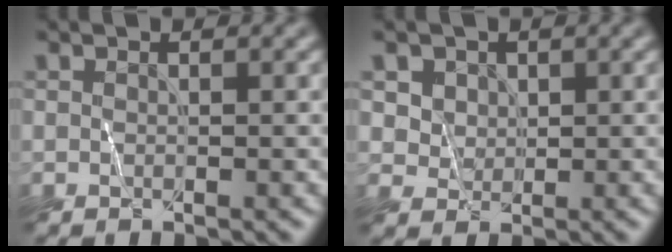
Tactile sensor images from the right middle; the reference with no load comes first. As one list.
[{"total": 4.1, "force": [2.1, 3.1, 1.7], "torque": [-0.050, 0.003, 0.041]}]